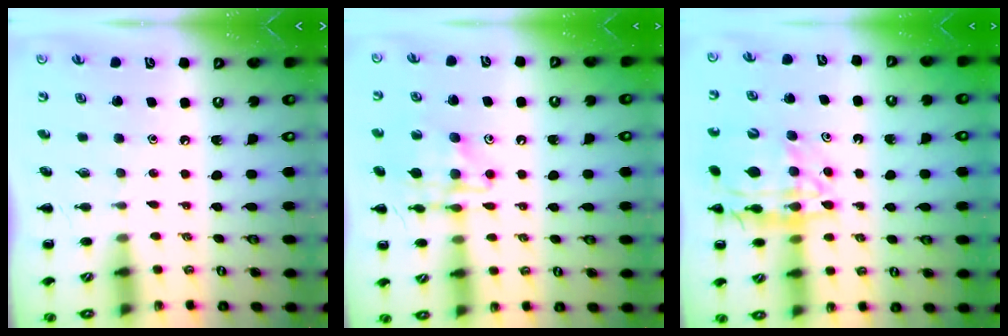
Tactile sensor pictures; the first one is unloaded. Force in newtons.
{"total": 13.9, "press": 13.7, "slide": 2.5}
{"total": 17.7, "press": 17.4, "slide": 3.3}